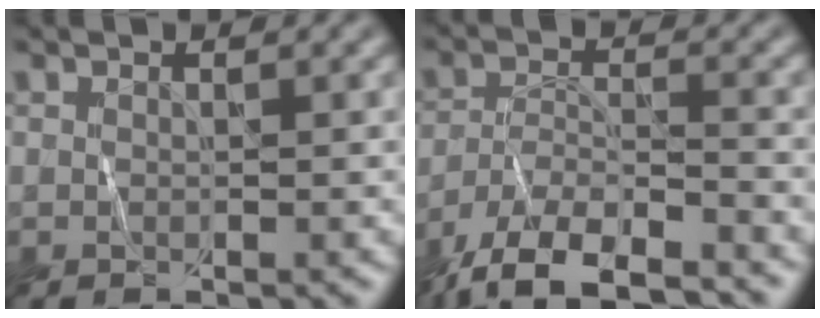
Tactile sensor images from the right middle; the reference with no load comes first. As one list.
[{"total": 9.0, "force": [-7.7, 2.0, 4.2], "torque": [-0.075, -0.007, -0.136]}]